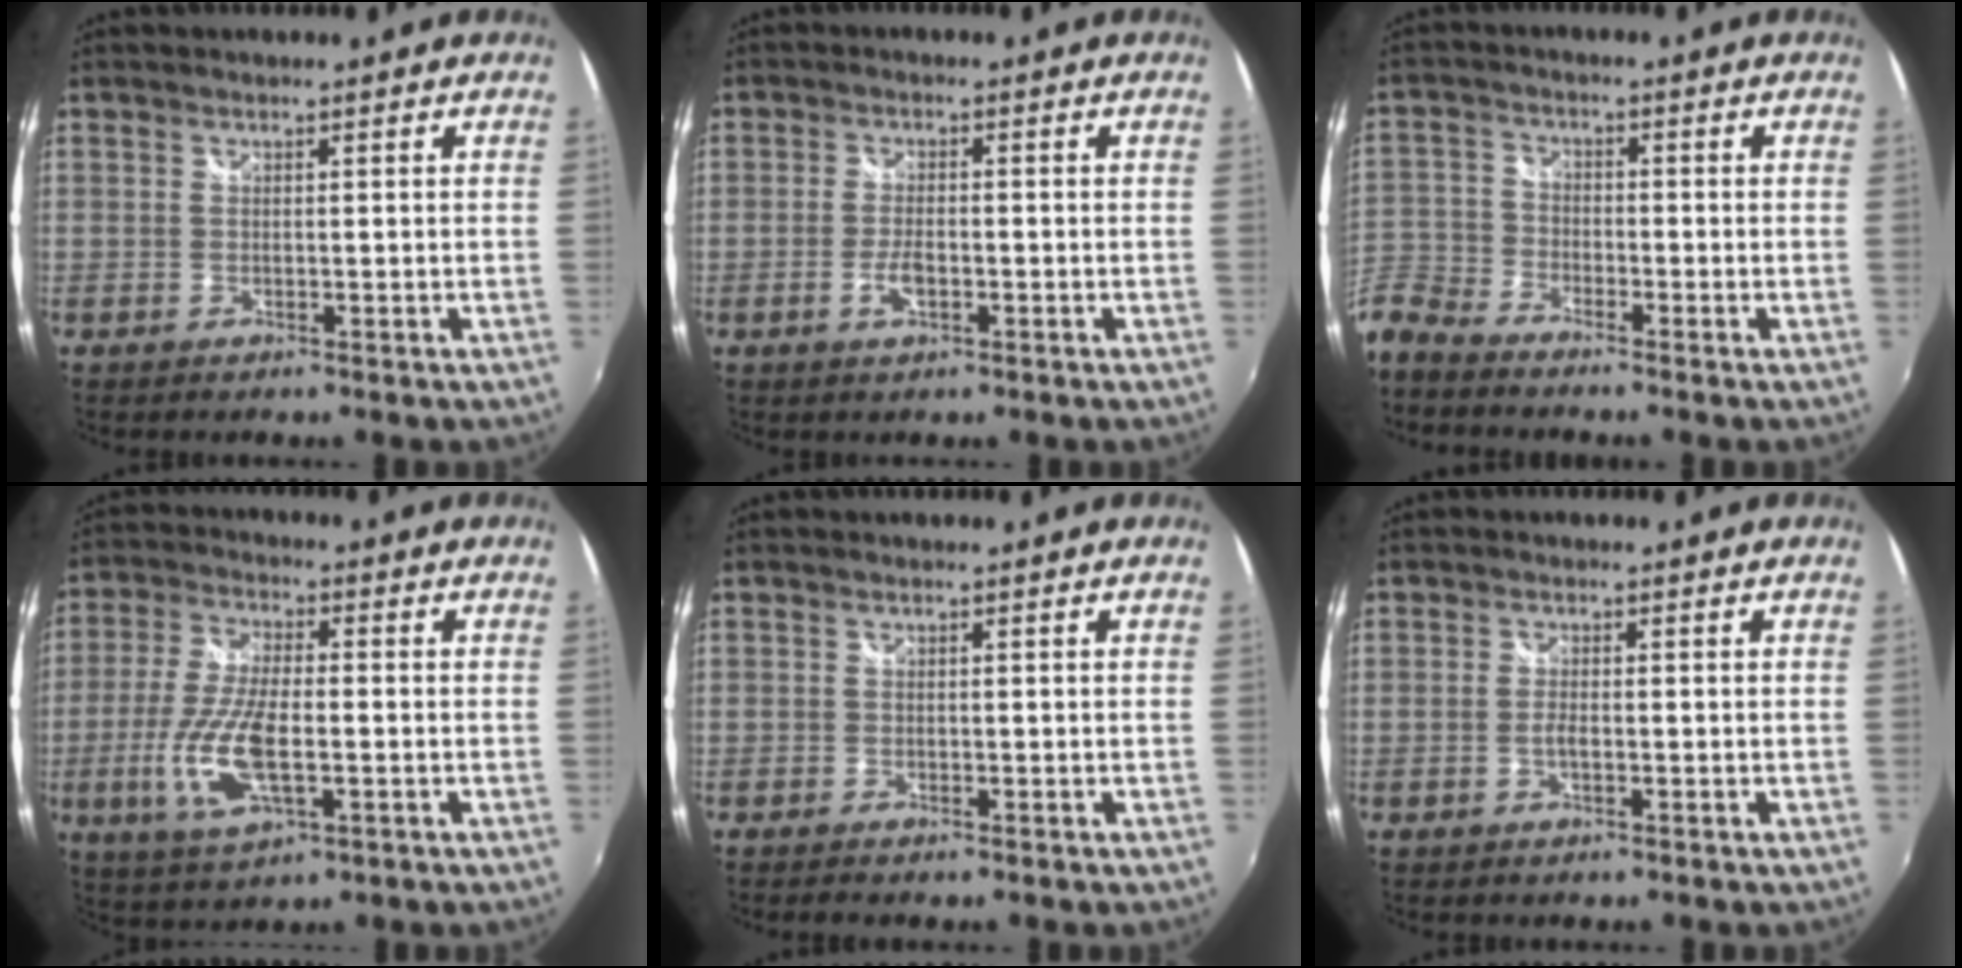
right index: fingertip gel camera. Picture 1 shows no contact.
{"total": 3.5, "force": [-1.4, 1.4, 2.9], "torque": [-0.063, -0.003, -0.027]}
{"total": 8.2, "force": [-6.5, 4.3, 2.4], "torque": [-0.070, 0.006, -0.152]}
{"total": 12.1, "force": [-2.9, 4.3, 10.9], "torque": [-0.233, -0.008, -0.055]}
{"total": 1.4, "force": [-1.2, 0.3, 0.6], "torque": [-0.015, -0.009, -0.023]}
{"total": 1.5, "force": [-0.6, 0.3, 1.4], "torque": [-0.030, -0.001, -0.011]}